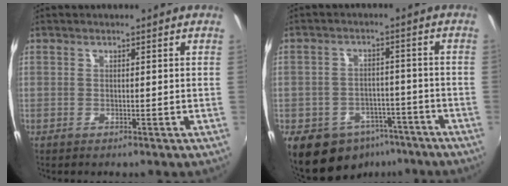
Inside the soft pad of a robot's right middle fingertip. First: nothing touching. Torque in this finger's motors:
{"motor_torque": [1.10, -1.04, 0.14, 0.07]}